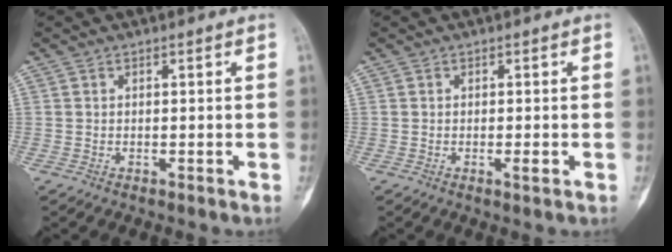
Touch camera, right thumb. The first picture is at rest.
{"total": 1.3, "force": [-0.4, 0.2, 1.2], "torque": [-0.018, -0.003, -0.006]}